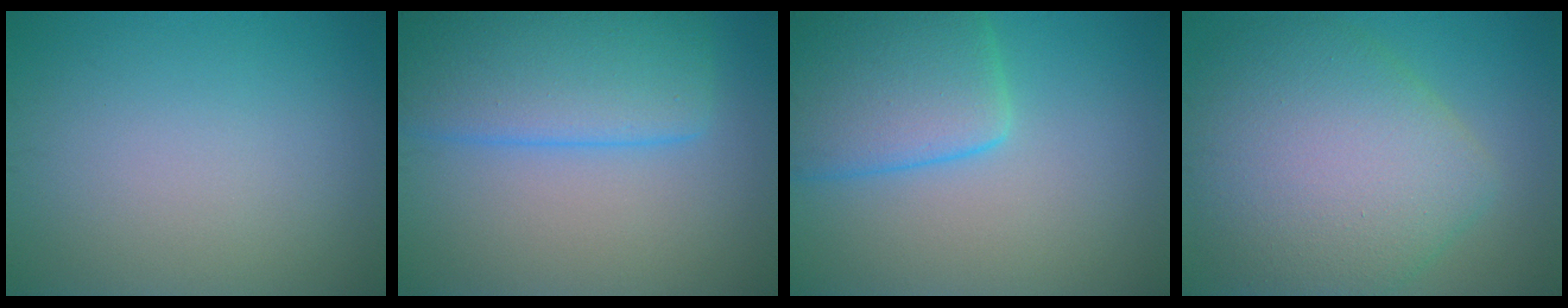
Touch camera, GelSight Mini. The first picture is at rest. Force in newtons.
{"total": 7.9, "press": 7.8, "slide": 0.5}
{"total": 7.3, "press": 7.2, "slide": 0.6}
{"total": 10.1, "press": 10.1, "slide": 0.8}